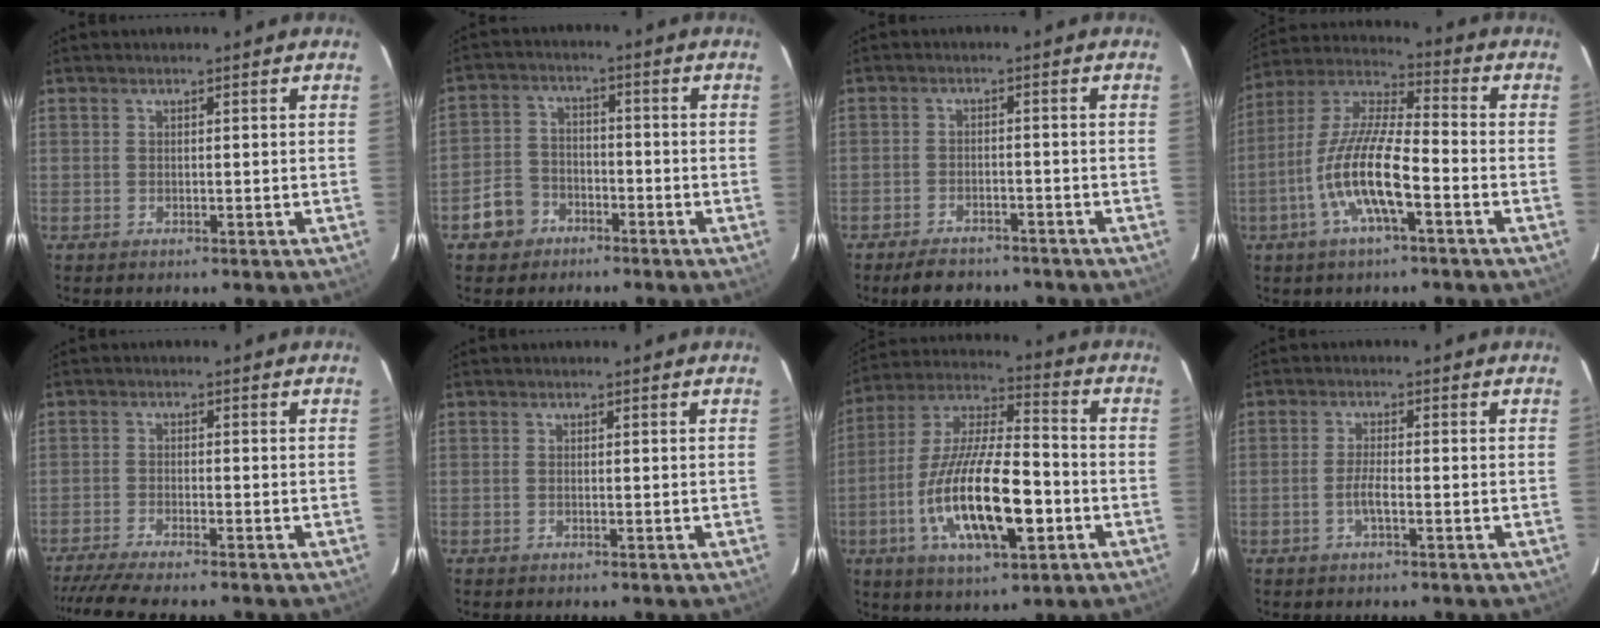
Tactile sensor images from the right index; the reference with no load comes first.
{"total": 6.9, "force": [-4.1, 5.3, 1.6], "torque": [-0.051, 0.022, -0.065]}
{"total": 7.4, "force": [-6.2, 3.0, 2.8], "torque": [-0.069, -0.001, -0.090]}
{"total": 13.9, "force": [-5.3, 3.2, 12.4], "torque": [-0.251, -0.005, -0.104]}
{"total": 8.3, "force": [-7.3, 0.1, 4.0], "torque": [-0.097, -0.025, -0.126]}
{"total": 0.0}
{"total": 20.1, "force": [-6.0, 6.6, 18.0], "torque": [-0.349, -0.012, -0.103]}
{"total": 2.6, "force": [-1.1, 0.4, 2.3], "torque": [-0.048, -0.001, -0.022]}